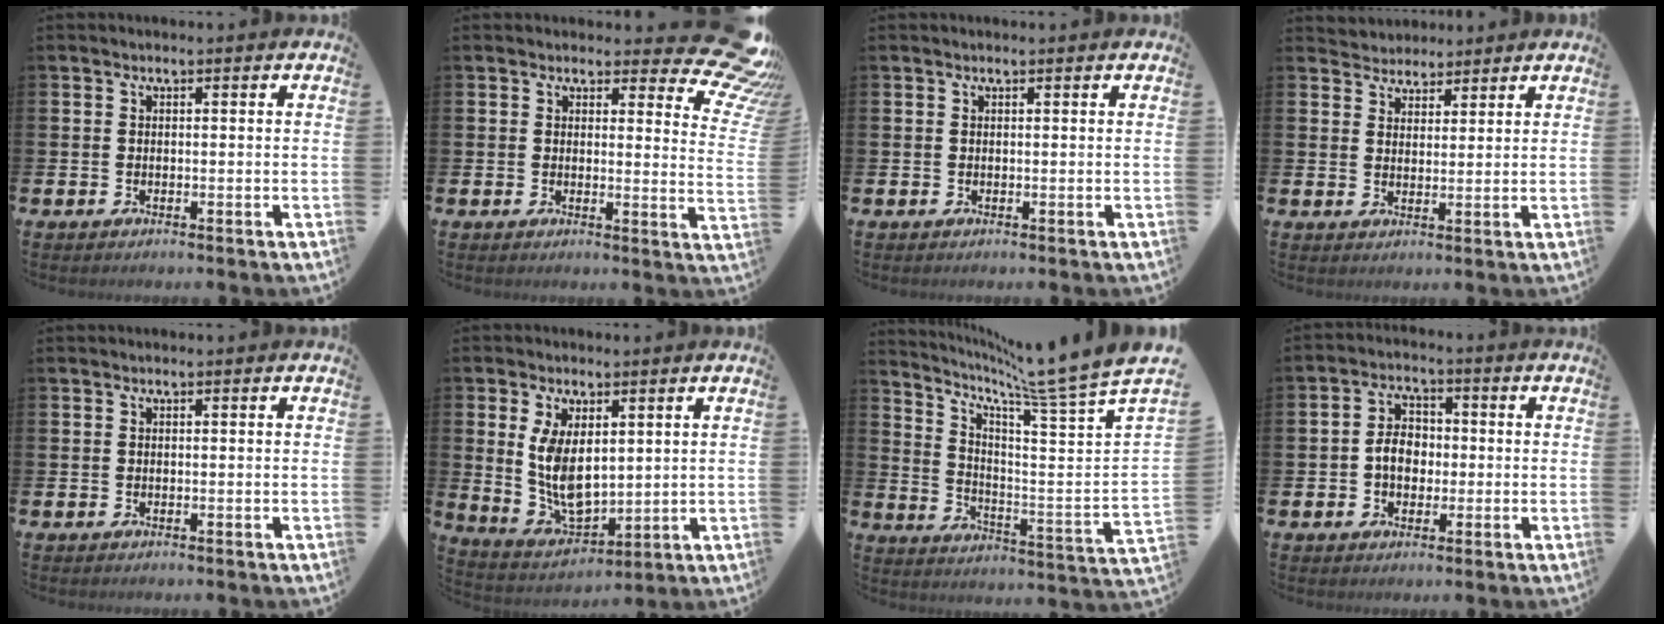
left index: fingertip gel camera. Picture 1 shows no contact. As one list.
[{"total": 6.3, "force": [5.0, 2.3, 2.9], "torque": [-0.027, -0.044, 0.083]}, {"total": 0.0}, {"total": 3.5, "force": [3.2, 1.2, -0.7], "torque": [-0.001, -0.014, 0.058]}, {"total": 0.0}, {"total": 6.5, "force": [1.8, 3.9, 4.9], "torque": [-0.097, -0.015, 0.028]}, {"total": 9.0, "force": [7.9, -1.0, 4.3], "torque": [-0.102, -0.081, 0.120]}, {"total": 4.3, "force": [-0.6, 3.2, 2.7], "torque": [-0.049, 0.008, -0.016]}]